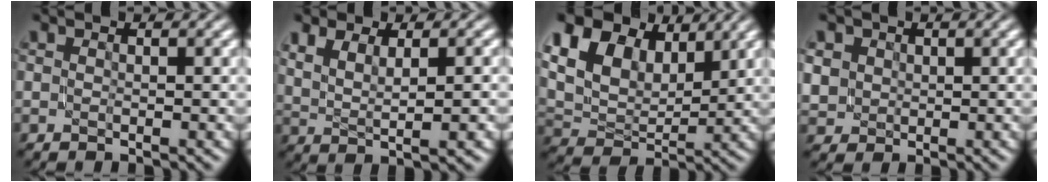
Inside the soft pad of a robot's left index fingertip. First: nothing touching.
{"total": 4.2, "force": [1.5, 1.7, 3.5], "torque": [-0.067, 0.002, 0.036]}
{"total": 11.0, "force": [6.2, 6.6, 6.2], "torque": [-0.147, 0.029, 0.098]}
{"total": 3.5, "force": [1.2, 3.0, 1.2], "torque": [-0.051, 0.010, 0.033]}